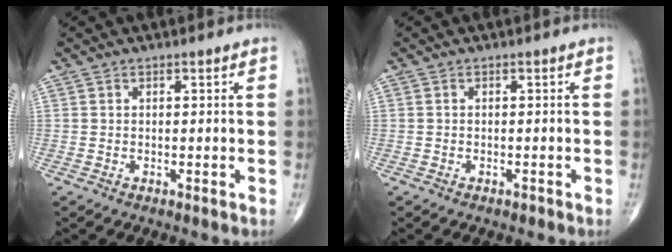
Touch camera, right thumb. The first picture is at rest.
{"total": 0.6, "force": [-0.5, 0.3, 0.2], "torque": [-0.005, 0.000, -0.009]}